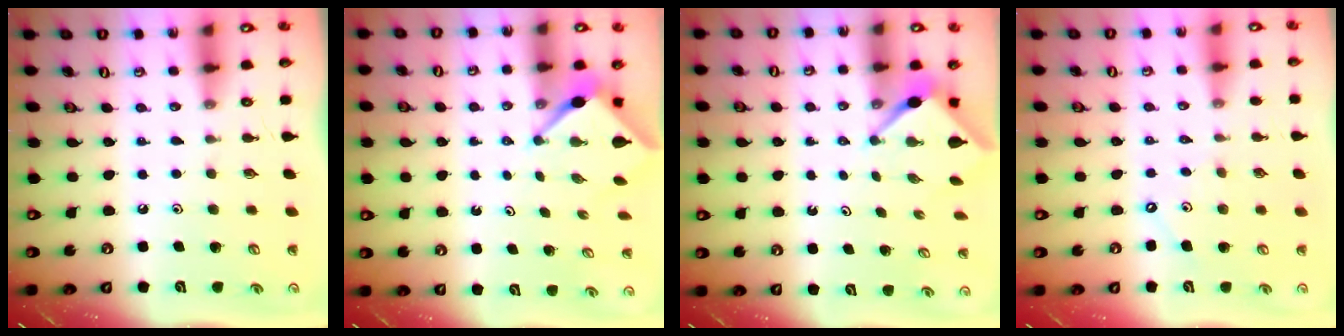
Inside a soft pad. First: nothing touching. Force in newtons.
{"total": 3.0, "press": 3.0, "slide": 0.2}
{"total": 2.9, "press": 2.9, "slide": 0.3}
{"total": 2.9, "press": 2.8, "slide": 0.5}